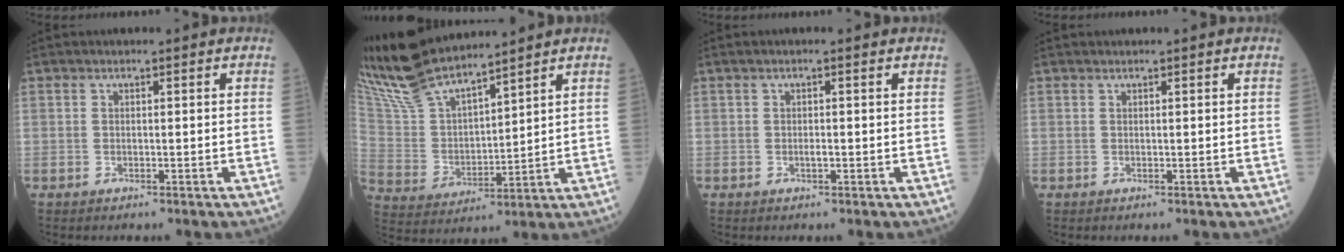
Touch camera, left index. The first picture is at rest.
{"total": 12.3, "force": [11.7, 1.4, 3.5], "torque": [-0.096, 0.012, 0.245]}
{"total": 0.9, "force": [0.0, 0.0, 0.9], "torque": [-0.022, 0.002, -0.001]}
{"total": 0.0}